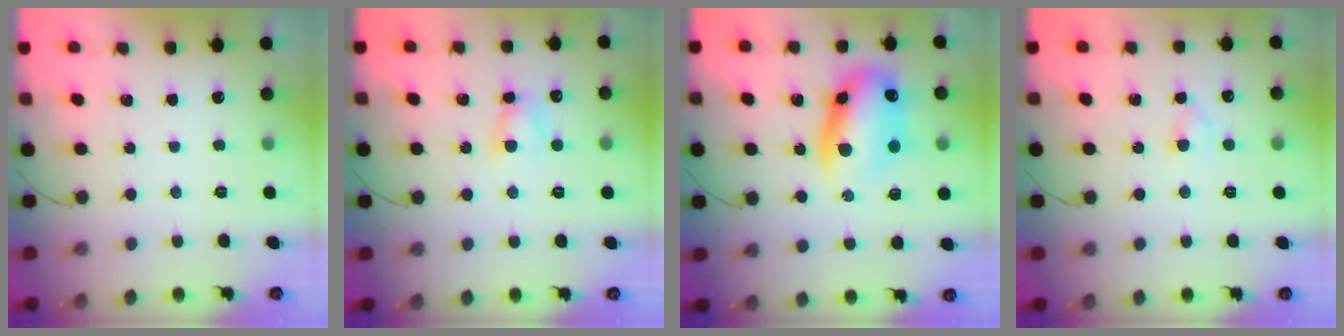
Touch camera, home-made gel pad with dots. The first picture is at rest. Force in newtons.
{"total": 4.8, "press": 4.6, "slide": 1.3}
{"total": 13.5, "press": 13.1, "slide": 3.3}
{"total": 1.6, "press": 1.4, "slide": 0.8}